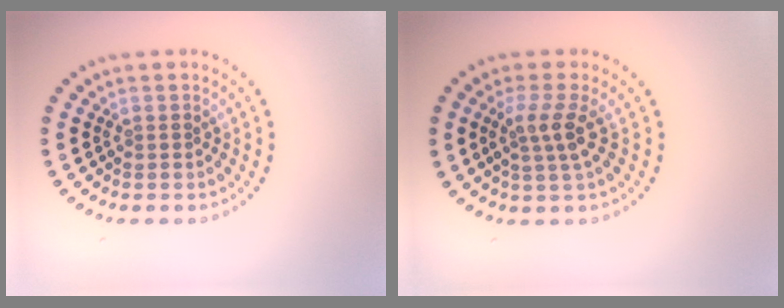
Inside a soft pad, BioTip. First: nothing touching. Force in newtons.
{"total": 2.5, "press": 1.9, "slide": 1.7}